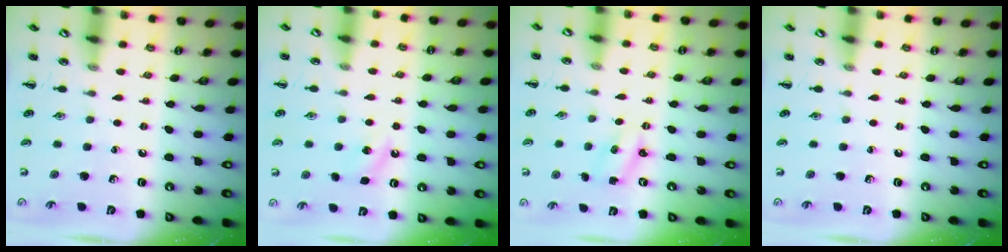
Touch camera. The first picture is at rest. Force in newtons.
{"total": 4.0, "press": 3.8, "slide": 1.1}
{"total": 2.3, "press": 2.3, "slide": 0.6}
{"total": 0.0}